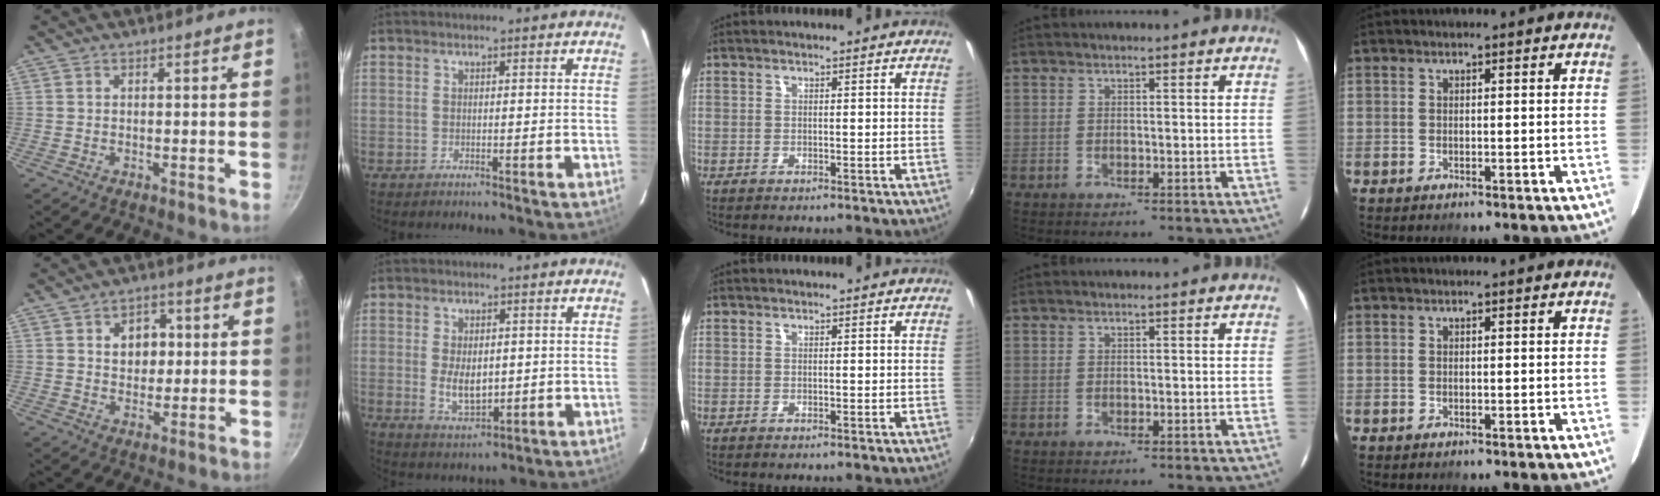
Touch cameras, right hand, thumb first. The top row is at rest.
{"thumb": {"total": 6.7, "force": [1.4, 5.2, 4.0], "torque": [-0.030, 0.001, 0.021]}, "index": {"total": 6.7, "force": [-0.3, 3.9, 5.4], "torque": [-0.102, -0.010, 0.005]}}